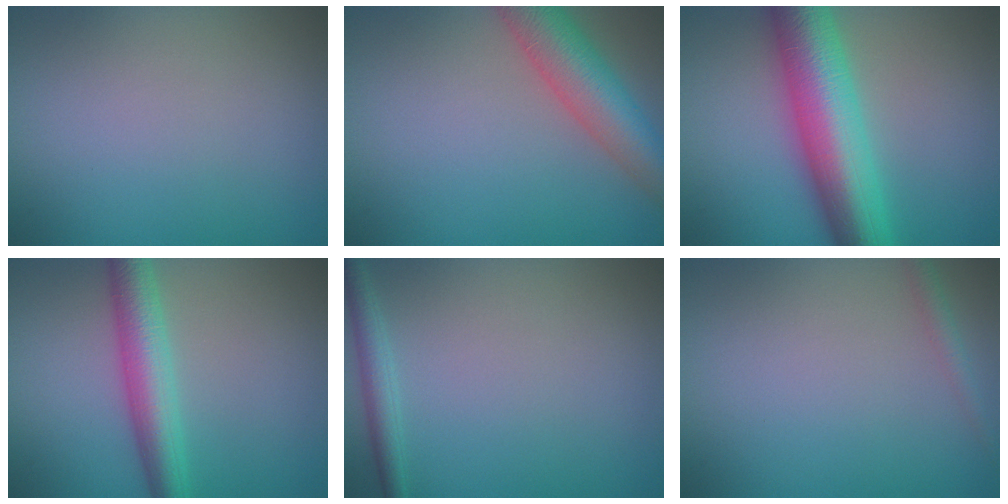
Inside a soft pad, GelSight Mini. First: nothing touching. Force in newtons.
{"total": 6.5, "press": 6.5, "slide": 0.3}
{"total": 10.8, "press": 10.8, "slide": 0.2}
{"total": 5.2, "press": 5.2, "slide": 0.0}
{"total": 1.8, "press": 1.8, "slide": 0.1}
{"total": 1.3, "press": 1.2, "slide": 0.1}